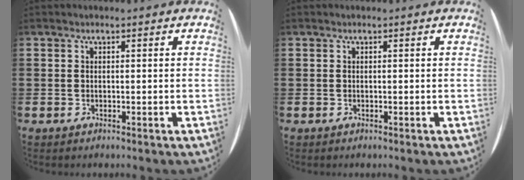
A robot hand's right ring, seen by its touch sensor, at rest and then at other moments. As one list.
[{"total": 0.0}]